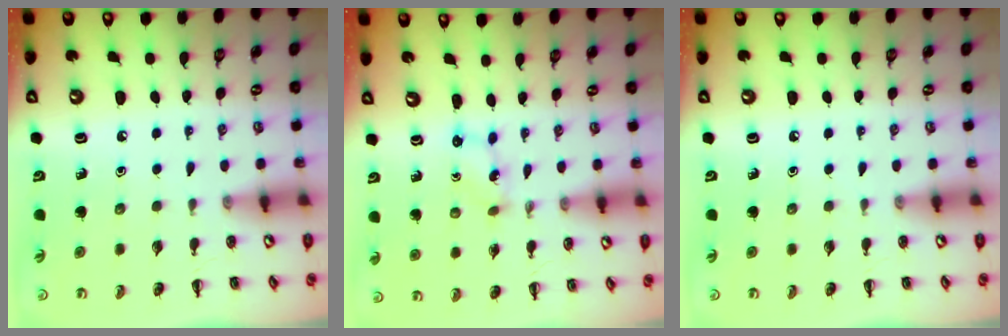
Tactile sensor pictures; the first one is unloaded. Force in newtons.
{"total": 2.0, "press": 2.0, "slide": 0.6}
{"total": 0.0}